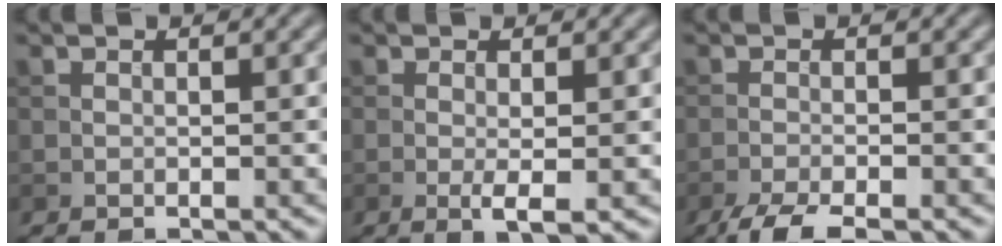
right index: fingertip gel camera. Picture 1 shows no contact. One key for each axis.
{"total": 2.0, "fx": -0.2, "fy": 0.3, "fz": 2.0, "tx": -0.038, "ty": -0.006, "tz": -0.004}
{"total": 3.5, "fx": -2.7, "fy": 0.6, "fz": 2.1, "tx": -0.044, "ty": -0.006, "tz": -0.056}